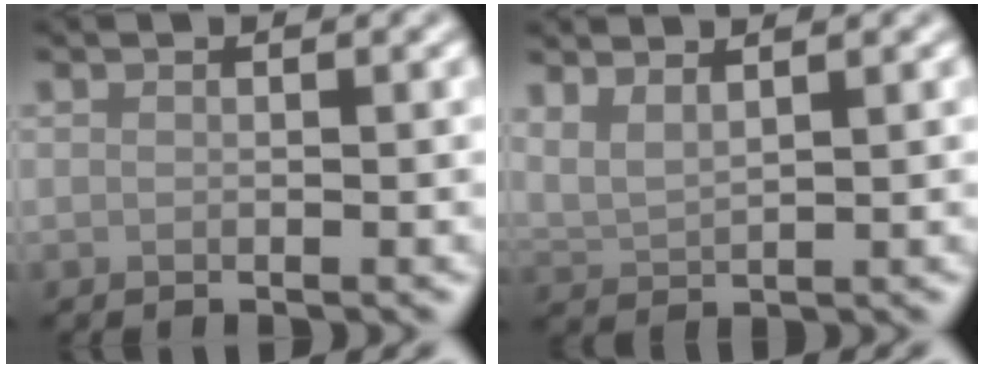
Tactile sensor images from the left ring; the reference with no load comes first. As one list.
[{"total": 2.5, "force": [1.9, 0.6, 1.5], "torque": [-0.031, 0.004, 0.038]}]